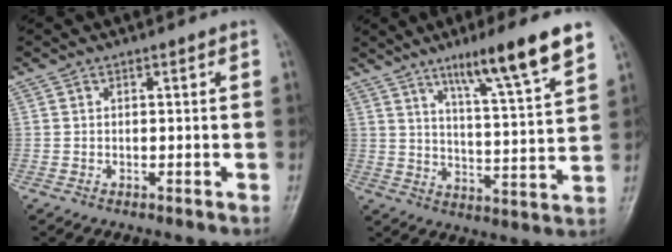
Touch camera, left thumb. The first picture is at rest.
{"total": 14.5, "force": [9.3, 1.1, 11.0], "torque": [-0.167, -0.047, 0.149]}